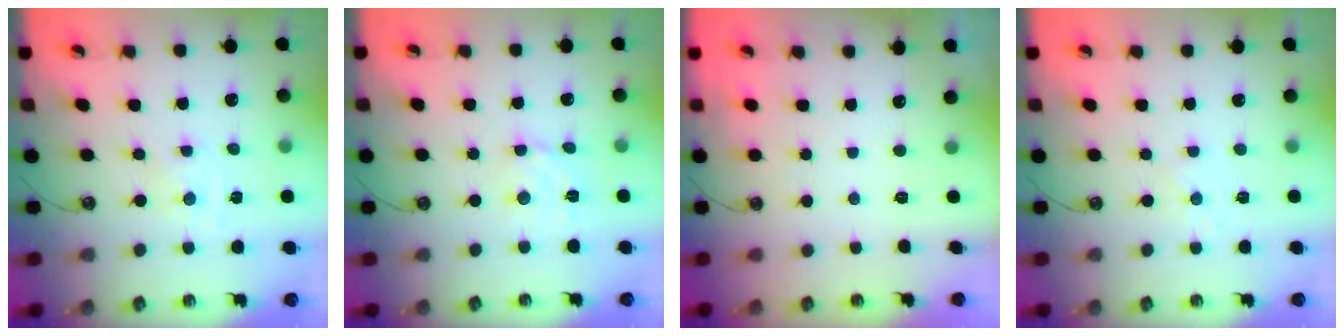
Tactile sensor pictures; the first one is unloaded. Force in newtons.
{"total": 5.5, "press": 5.5, "slide": 0.3}
{"total": 0.0}
{"total": 2.8, "press": 2.8, "slide": 0.3}